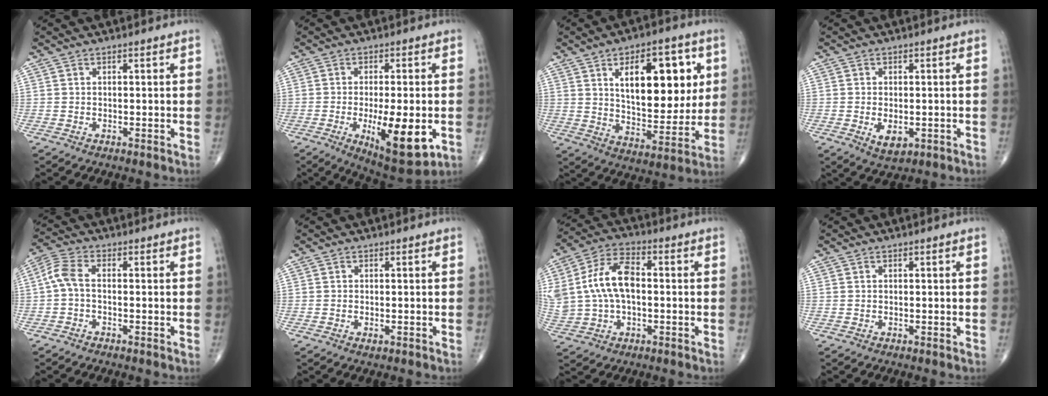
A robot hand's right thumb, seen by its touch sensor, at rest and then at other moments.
{"total": 13.6, "force": [-3.4, 4.4, 12.4], "torque": [-0.183, -0.016, -0.042]}
{"total": 19.5, "force": [5.5, 9.7, 16.0], "torque": [-0.183, -0.024, 0.090]}
{"total": 4.1, "force": [-1.0, 2.3, 3.2], "torque": [-0.046, -0.006, -0.007]}
{"total": 4.5, "force": [-0.6, 2.1, 3.9], "torque": [-0.096, 0.016, -0.022]}
{"total": 0.7, "force": [-0.3, 0.3, 0.6], "torque": [-0.009, 0.000, -0.003]}
{"total": 14.2, "force": [1.0, 8.4, 11.4], "torque": [-0.233, 0.028, 0.019]}
{"total": 0.0}